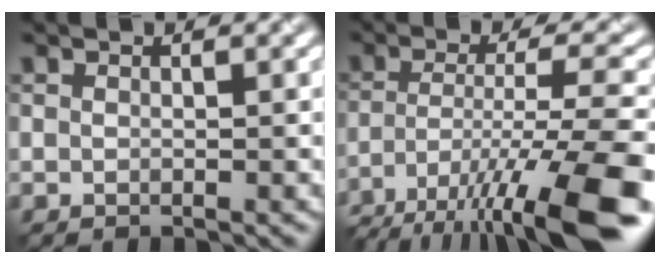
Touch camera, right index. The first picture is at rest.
{"total": 13.1, "force": [-8.5, 3.0, 9.5], "torque": [-0.172, 0.001, -0.124]}